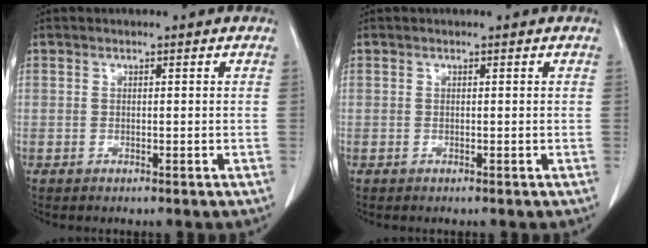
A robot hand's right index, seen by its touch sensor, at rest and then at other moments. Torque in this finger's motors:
{"motor_torque": [0.00, 0.00, 0.00, 0.00]}